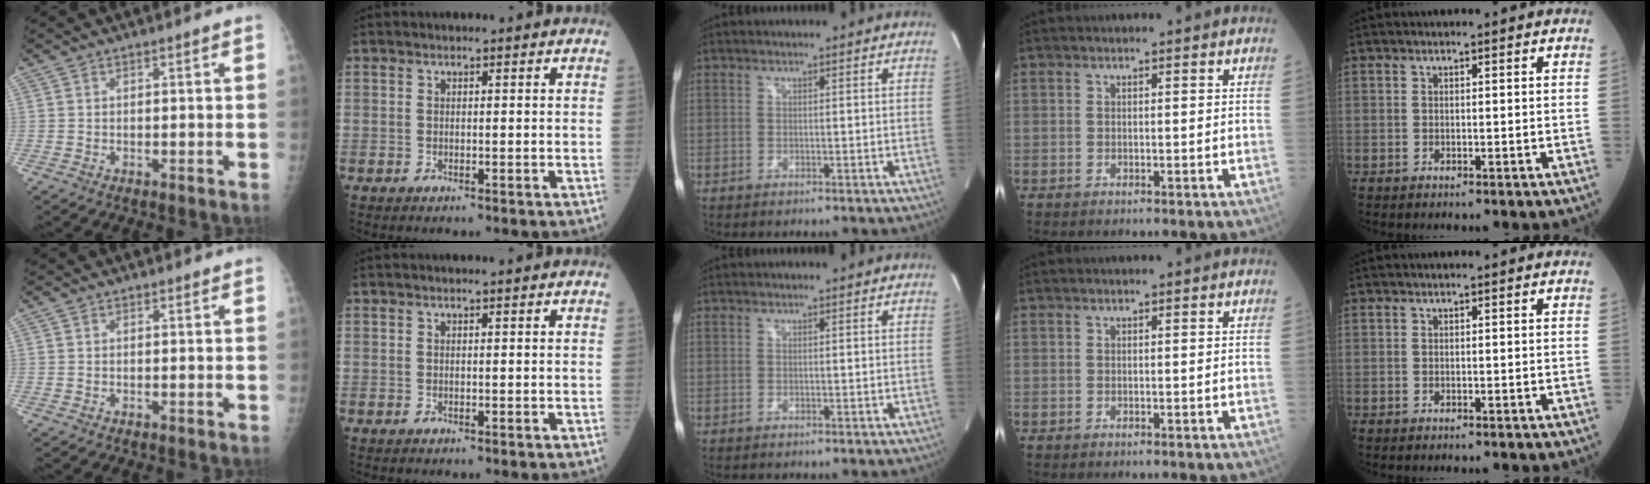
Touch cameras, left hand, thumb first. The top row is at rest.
{}